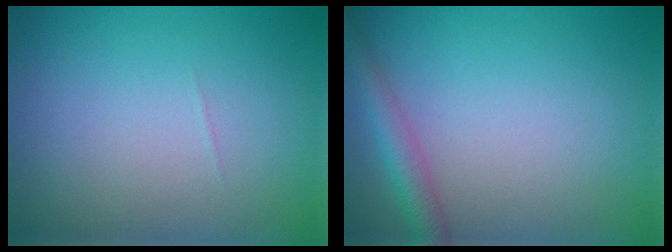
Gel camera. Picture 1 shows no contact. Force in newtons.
{"total": 2.9, "press": 2.9, "slide": 0.1}